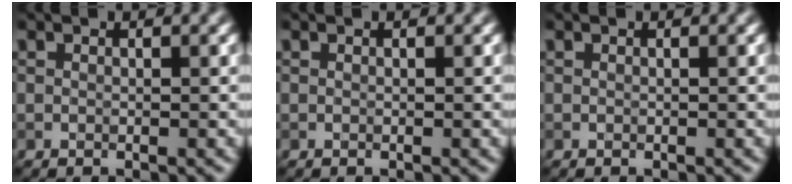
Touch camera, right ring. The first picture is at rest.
{"total": 0.0}
{"total": 0.0}